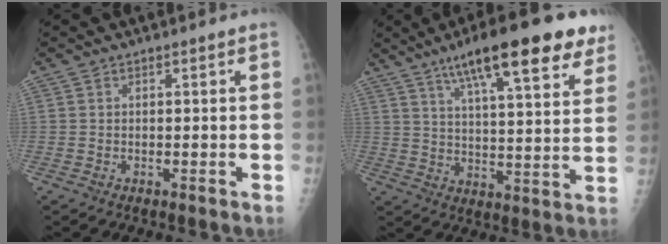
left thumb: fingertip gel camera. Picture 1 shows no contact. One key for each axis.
{"total": 20.4, "fx": 12.6, "fy": 4.8, "fz": 15.3, "tx": -0.210, "ty": -0.028, "tz": 0.192}